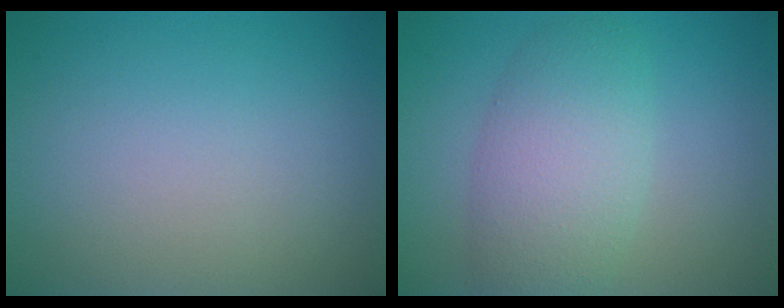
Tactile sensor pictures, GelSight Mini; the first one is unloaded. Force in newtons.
{"total": 5.5, "press": 5.5, "slide": 0.3}